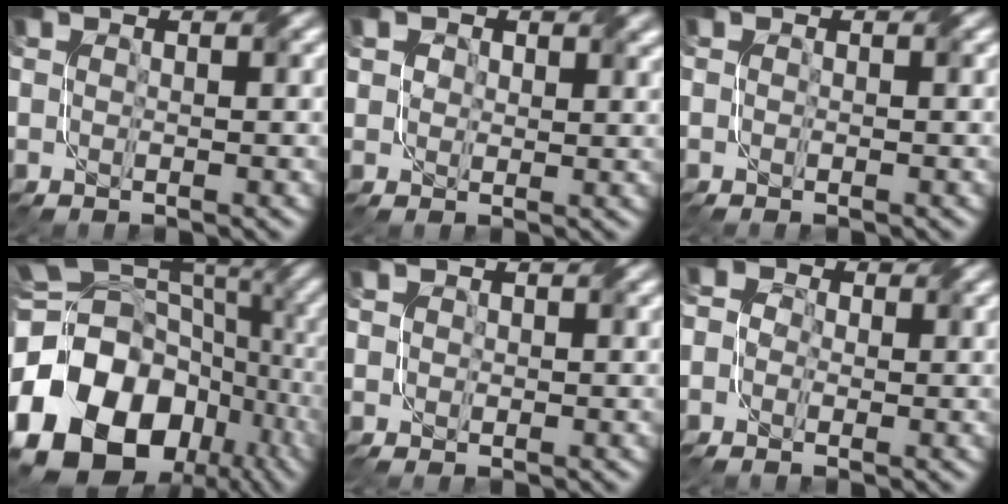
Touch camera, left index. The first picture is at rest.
{"total": 3.4, "force": [2.1, 2.4, 1.1], "torque": [-0.031, -0.004, 0.032]}
{"total": 0.8, "force": [-0.5, 0.4, 0.5], "torque": [-0.012, -0.002, -0.004]}
{"total": 23.4, "force": [-8.2, 18.4, 11.8], "torque": [-0.206, -0.036, -0.154]}
{"total": 1.0, "force": [-0.1, 0.9, 0.4], "torque": [-0.004, 0.000, 0.001]}
{"total": 3.1, "force": [-0.2, 2.8, 1.3], "torque": [-0.022, 0.013, -0.027]}